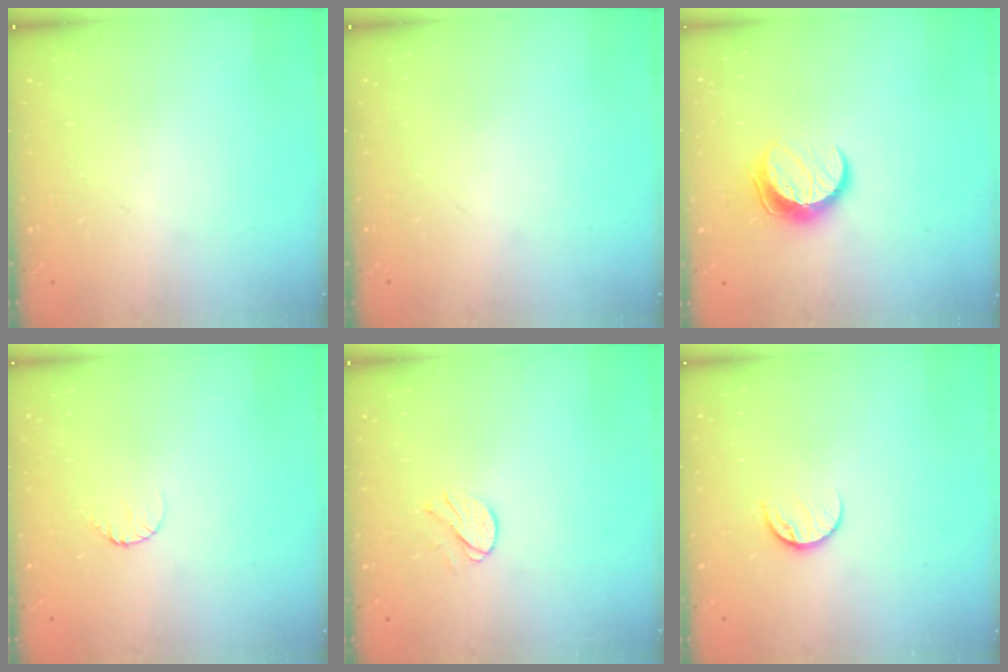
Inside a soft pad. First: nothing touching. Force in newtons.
{"total": 0.0}
{"total": 10.4, "press": 10.3, "slide": 0.8}
{"total": 5.2, "press": 5.2, "slide": 0.5}
{"total": 4.7, "press": 4.6, "slide": 0.5}
{"total": 7.9, "press": 7.8, "slide": 0.7}